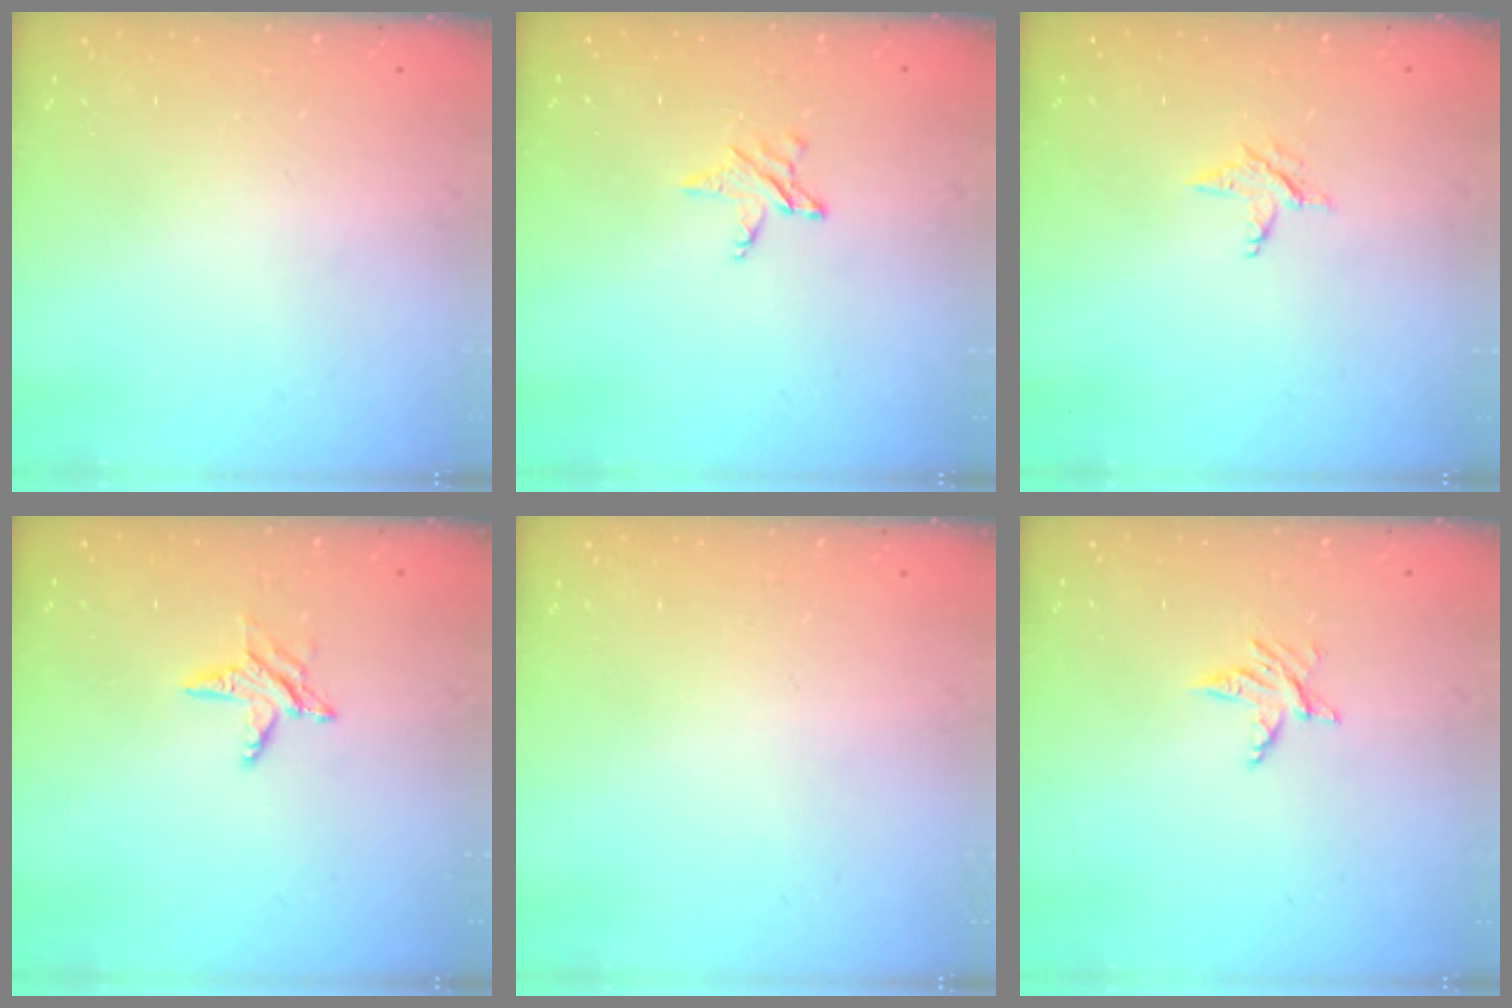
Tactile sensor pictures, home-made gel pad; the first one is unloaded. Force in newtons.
{"total": 2.9, "press": 2.9, "slide": 0.3}
{"total": 2.5, "press": 2.5, "slide": 0.3}
{"total": 4.3, "press": 4.2, "slide": 0.5}
{"total": 0.0}
{"total": 3.4, "press": 3.3, "slide": 0.4}